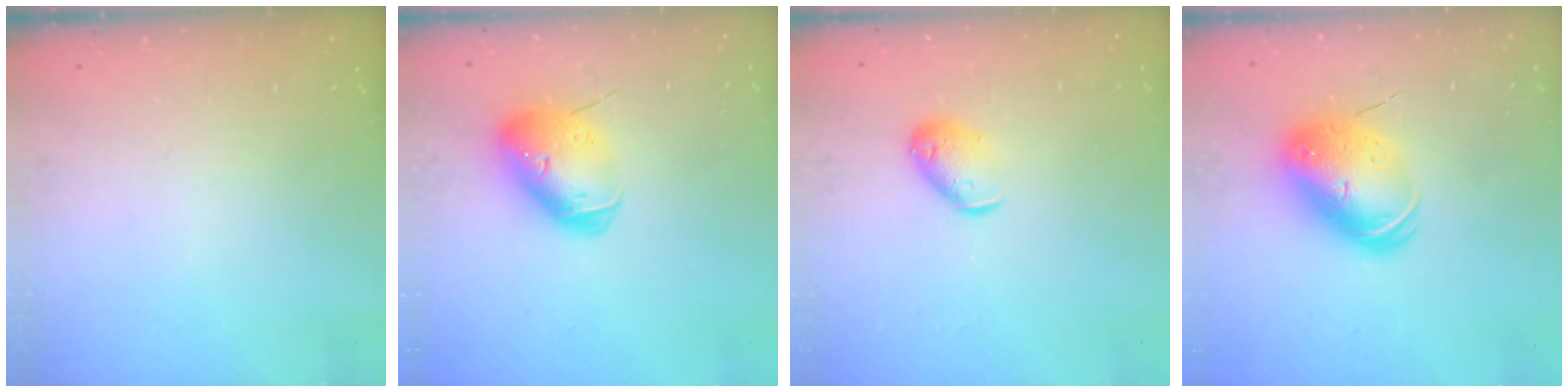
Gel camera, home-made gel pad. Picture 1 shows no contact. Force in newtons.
{"total": 13.6, "press": 13.4, "slide": 1.9}
{"total": 8.4, "press": 8.3, "slide": 1.4}
{"total": 12.8, "press": 12.8, "slide": 1.1}